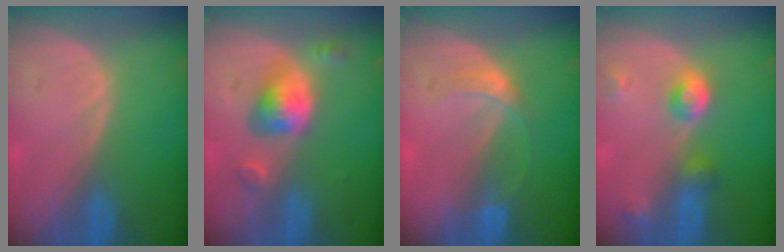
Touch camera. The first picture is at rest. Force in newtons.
{"total": 5.8, "press": 5.3, "slide": 2.1}
{"total": 2.9, "press": 2.9, "slide": 0.1}
{"total": 4.8, "press": 4.4, "slide": 1.9}